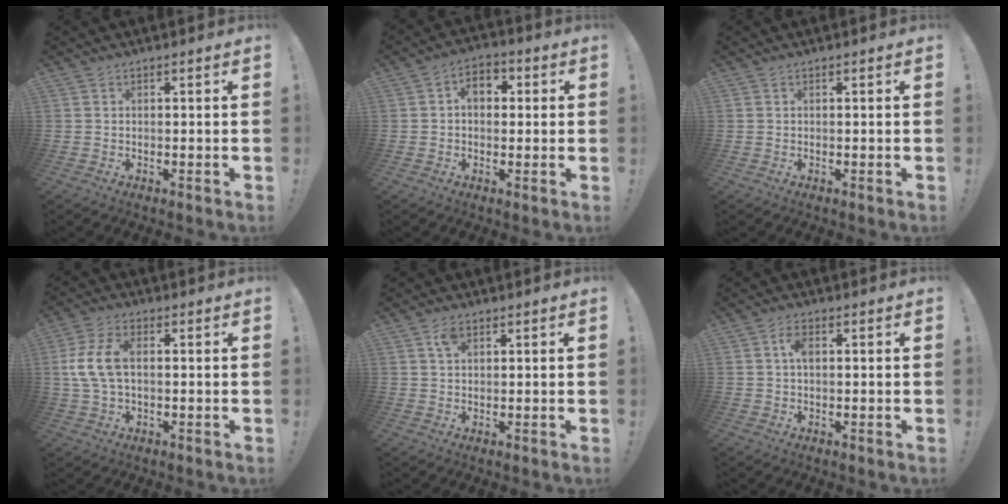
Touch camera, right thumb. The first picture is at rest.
{"total": 5.9, "force": [1.2, 4.4, 3.9], "torque": [-0.052, 0.003, 0.019]}
{"total": 0.0}
{"total": 9.3, "force": [0.9, 5.3, 7.6], "torque": [-0.150, 0.006, 0.022]}
{"total": 3.3, "force": [1.7, 1.8, 2.2], "torque": [-0.037, -0.002, 0.029]}
{"total": 3.3, "force": [0.6, 1.8, 2.7], "torque": [-0.055, 0.007, 0.009]}